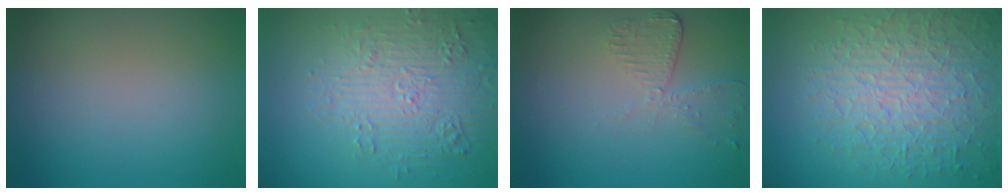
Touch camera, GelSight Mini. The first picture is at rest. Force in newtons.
{"total": 5.2, "press": 5.1, "slide": 1.3}
{"total": 2.6, "press": 2.3, "slide": 1.1}
{"total": 8.7, "press": 6.1, "slide": 6.2}